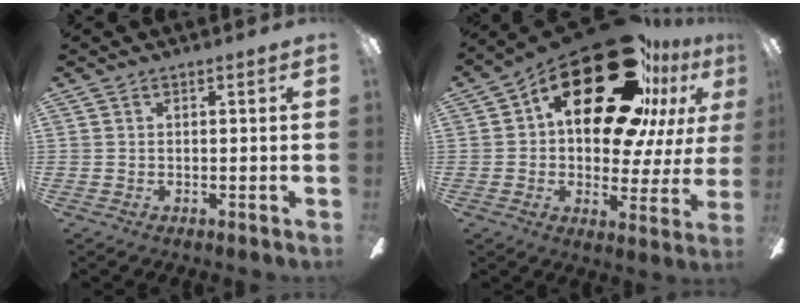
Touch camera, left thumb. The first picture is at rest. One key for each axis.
{"total": 28.4, "fx": 15.9, "fy": 13.5, "fz": 19.2, "tx": -0.296, "ty": -0.090, "tz": 0.277}